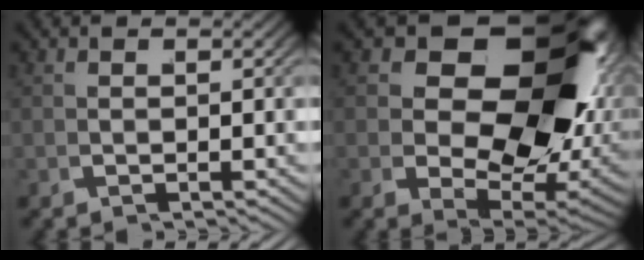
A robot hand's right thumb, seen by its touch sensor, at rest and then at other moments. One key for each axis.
{"total": 20.9, "fx": 2.2, "fy": 12.0, "fz": 16.9, "tx": -0.256, "ty": -0.046, "tz": 0.052}